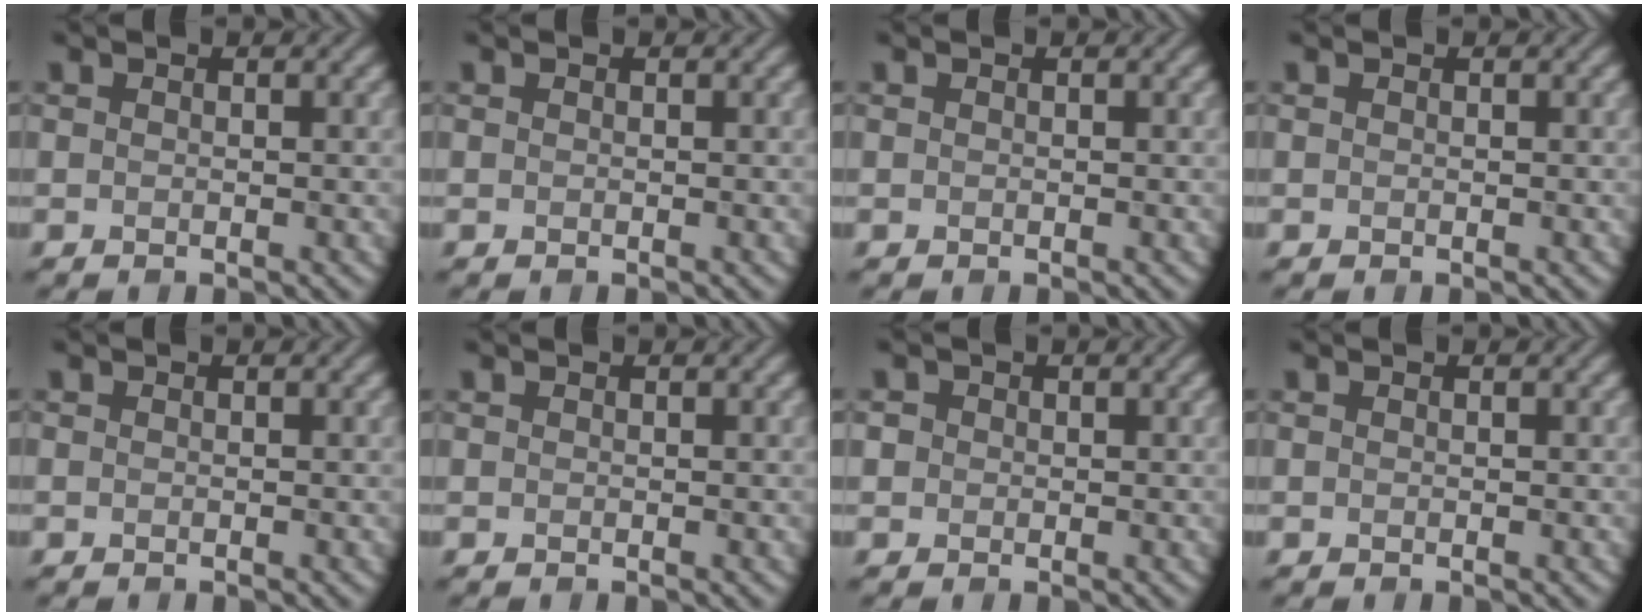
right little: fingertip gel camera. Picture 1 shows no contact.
{"total": 0.0}
{"total": 0.0}
{"total": 0.0}
{"total": 0.0}
{"total": 0.0}
{"total": 1.1, "force": [0.2, 1.0, 0.3], "torque": [-0.002, 0.003, -0.002]}
{"total": 0.0}